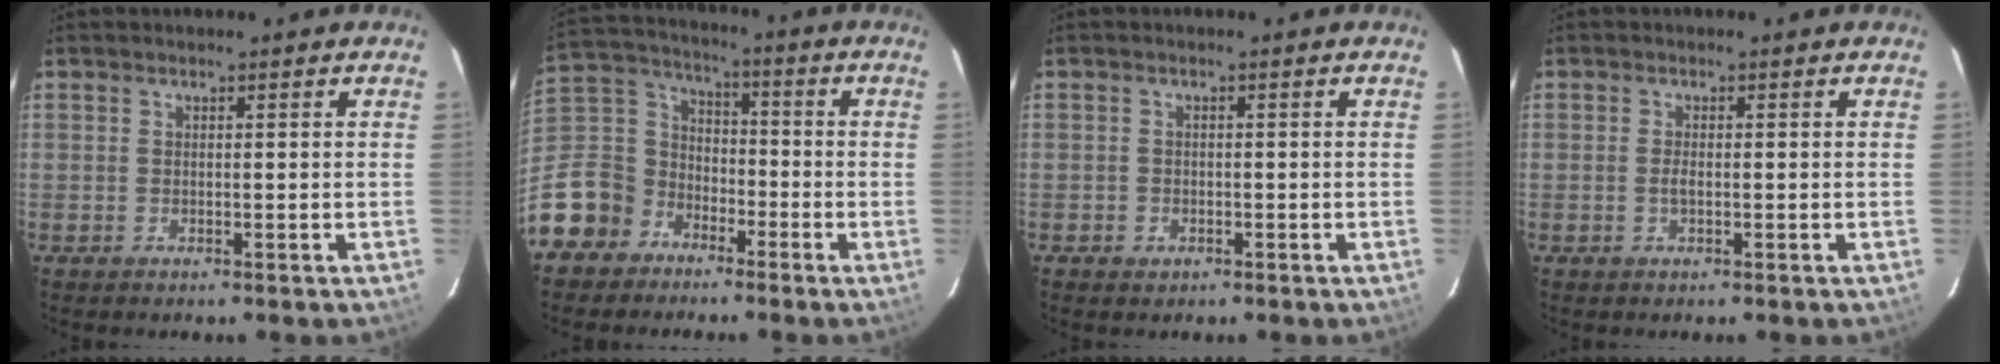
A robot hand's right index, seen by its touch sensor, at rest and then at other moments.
{"total": 13.3, "force": [-8.2, 10.2, 1.9], "torque": [-0.083, 0.048, -0.156]}
{"total": 1.8, "force": [-0.9, 1.5, 0.4], "torque": [-0.007, 0.001, -0.013]}
{"total": 1.2, "force": [-0.3, 0.3, 1.1], "torque": [-0.023, -0.001, -0.007]}